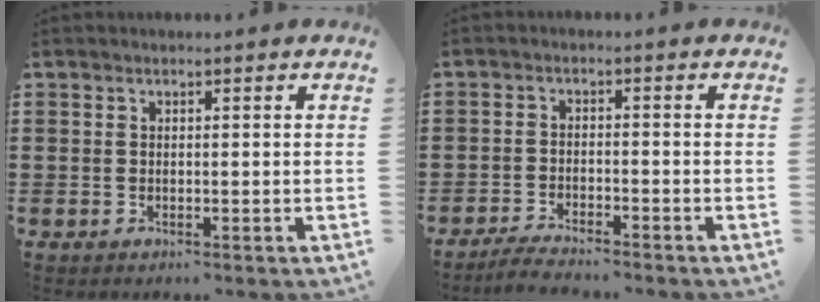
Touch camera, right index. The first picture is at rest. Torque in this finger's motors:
{"motor_torque": [-0.43, 0.44, 0.17, 0.02]}